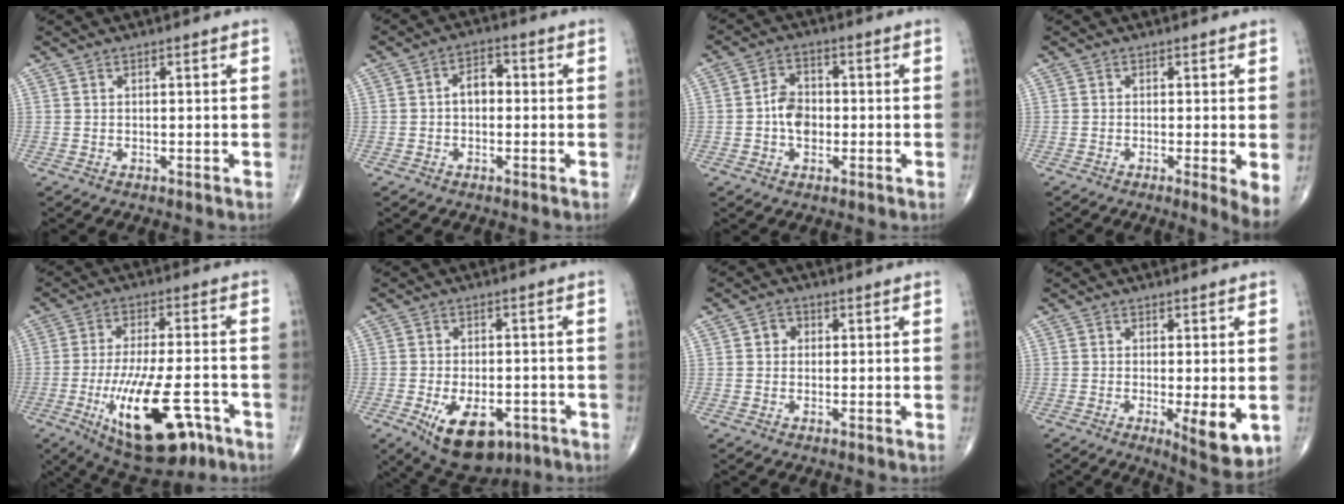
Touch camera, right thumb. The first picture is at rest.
{"total": 4.3, "force": [-0.3, 2.9, 3.1], "torque": [-0.039, 0.019, -0.014]}
{"total": 5.9, "force": [-0.9, 4.3, 3.9], "torque": [-0.047, 0.016, -0.023]}
{"total": 4.0, "force": [-0.8, 0.5, 3.9], "torque": [-0.067, -0.015, -0.018]}
{"total": 19.1, "force": [-7.8, 7.4, 15.8], "torque": [-0.279, 0.012, -0.109]}
{"total": 12.6, "force": [-5.7, 6.9, 8.9], "torque": [-0.126, 0.007, -0.074]}
{"total": 2.5, "force": [0.4, 2.3, 1.0], "torque": [0.000, 0.005, 0.000]}
{"total": 7.7, "force": [-1.8, 2.2, 7.2], "torque": [-0.104, -0.022, -0.024]}